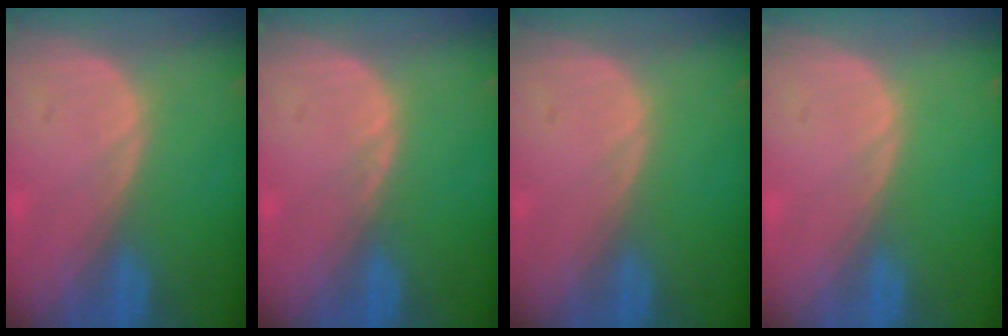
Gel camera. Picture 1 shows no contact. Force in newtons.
{"total": 0.5, "press": 0.5, "slide": 0.2}
{"total": 0.0}
{"total": 0.0}